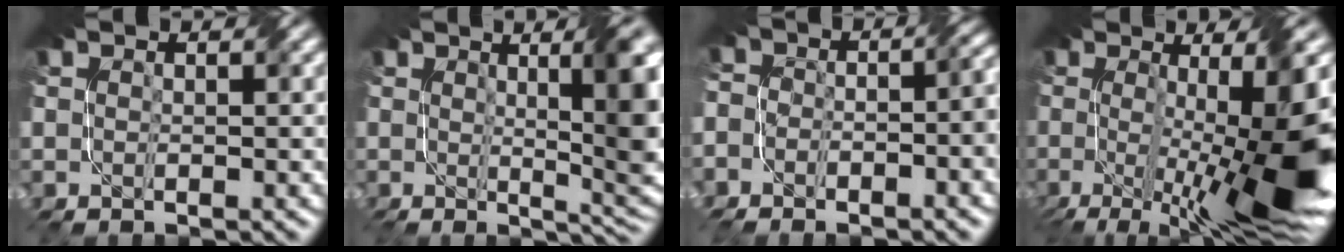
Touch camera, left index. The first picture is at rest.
{"total": 10.3, "force": [1.7, 3.1, 9.7], "torque": [-0.086, 0.008, 0.018]}
{"total": 7.1, "force": [-3.5, 3.9, 4.8], "torque": [-0.048, -0.010, -0.059]}
{"total": 13.2, "force": [-2.0, 2.9, 12.7], "torque": [-0.190, -0.015, -0.023]}